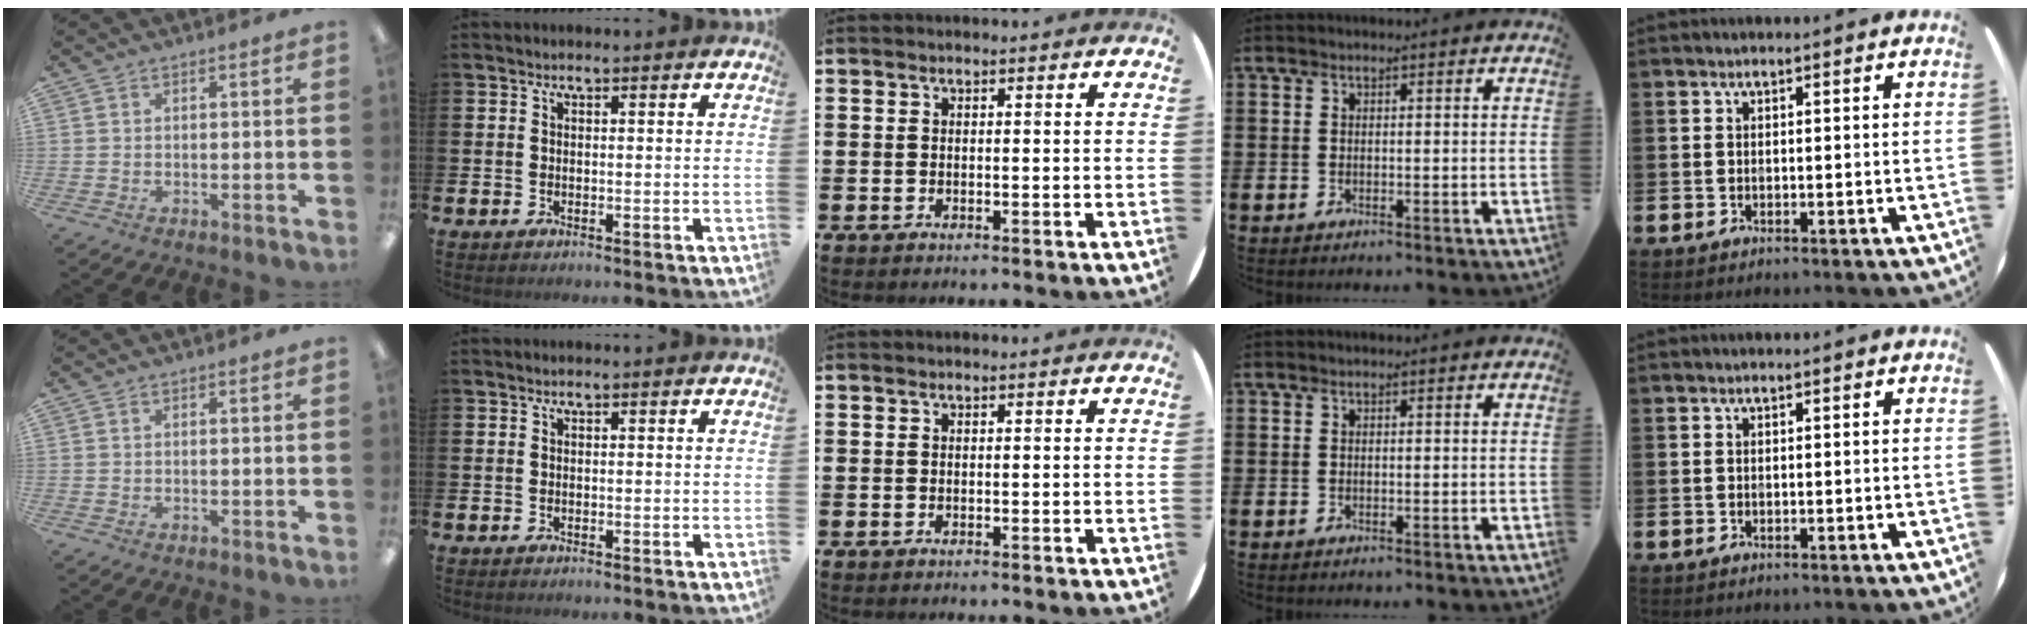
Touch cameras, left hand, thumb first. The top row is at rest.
{}